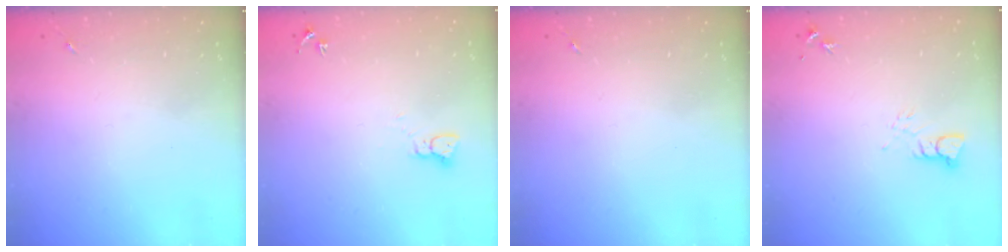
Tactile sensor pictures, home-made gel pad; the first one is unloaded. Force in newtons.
{"total": 2.3, "press": 2.3, "slide": 0.3}
{"total": 0.0}
{"total": 3.3, "press": 3.3, "slide": 0.4}